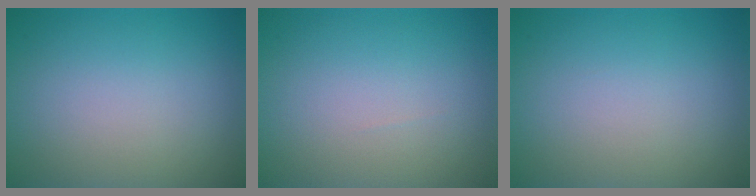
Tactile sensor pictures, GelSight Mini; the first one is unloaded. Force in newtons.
{"total": 0.0}
{"total": 0.0}